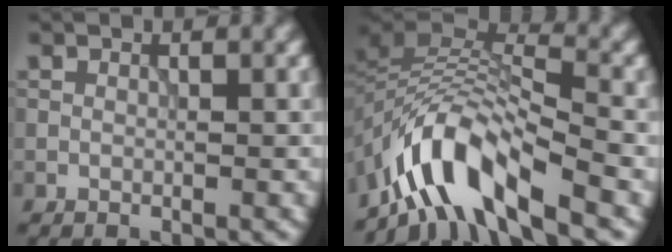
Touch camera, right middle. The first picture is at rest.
{"total": 8.5, "force": [-5.7, 2.9, 5.6], "torque": [-0.079, 0.009, -0.115]}